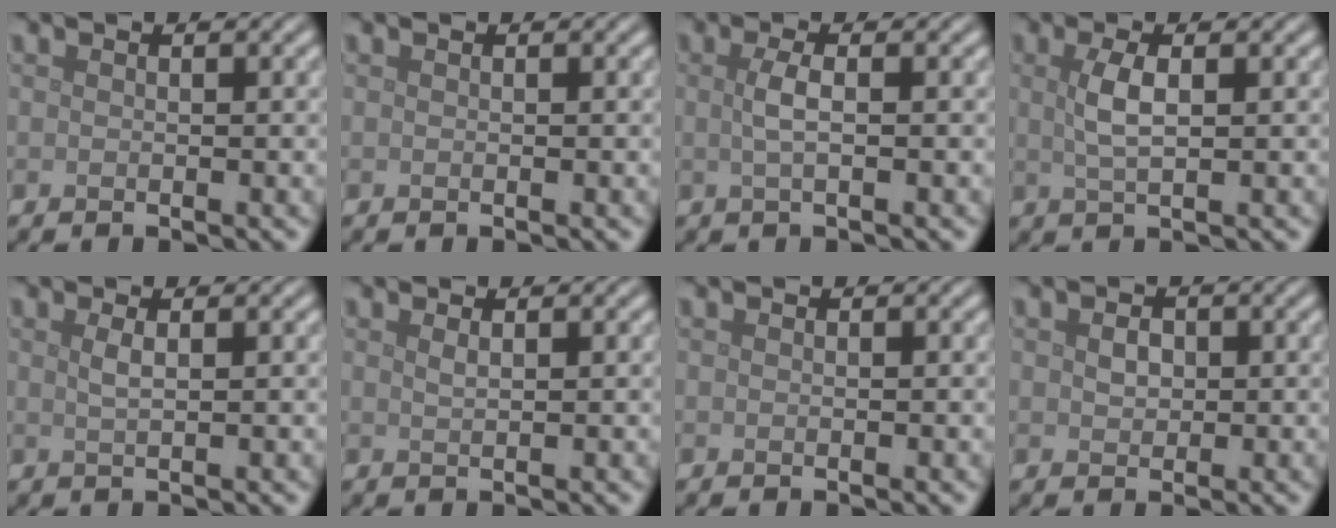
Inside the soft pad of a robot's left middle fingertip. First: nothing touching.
{"total": 0.0}
{"total": 1.9, "force": [0.1, 0.5, 1.8], "torque": [-0.037, 0.005, 0.000]}
{"total": 2.5, "force": [0.5, 0.7, 2.3], "torque": [-0.049, 0.003, 0.011]}
{"total": 1.3, "force": [0.5, 0.4, 1.2], "torque": [-0.019, 0.002, 0.006]}
{"total": 0.8, "force": [0.5, 0.2, 0.6], "torque": [-0.008, 0.001, 0.008]}
{"total": 0.0}
{"total": 1.2, "force": [0.2, 1.0, 0.7], "torque": [-0.014, 0.001, 0.002]}